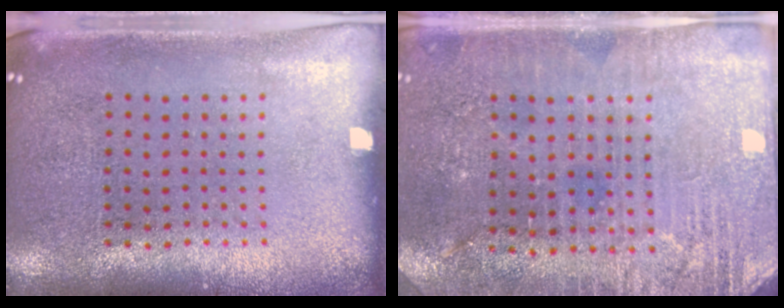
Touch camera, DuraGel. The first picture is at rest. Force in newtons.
{"total": 2.9, "press": 2.9, "slide": 0.4}